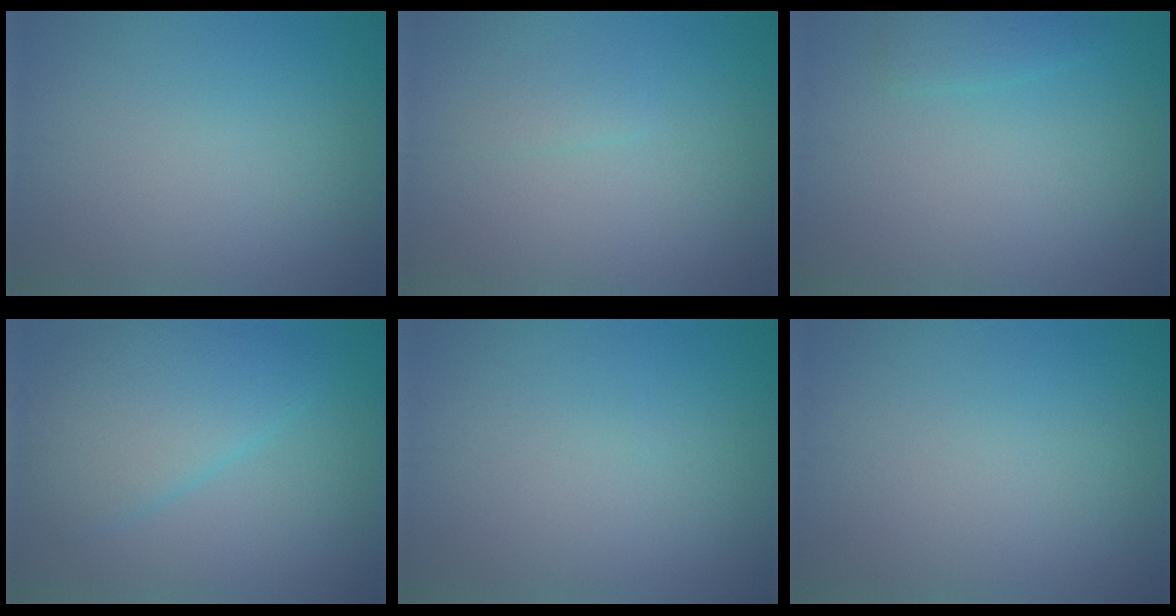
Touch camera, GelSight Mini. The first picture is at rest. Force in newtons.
{"total": 0.8, "press": 0.8, "slide": 0.1}
{"total": 1.4, "press": 1.4, "slide": 0.1}
{"total": 5.4, "press": 5.4, "slide": 0.3}
{"total": 0.0}
{"total": 0.0}